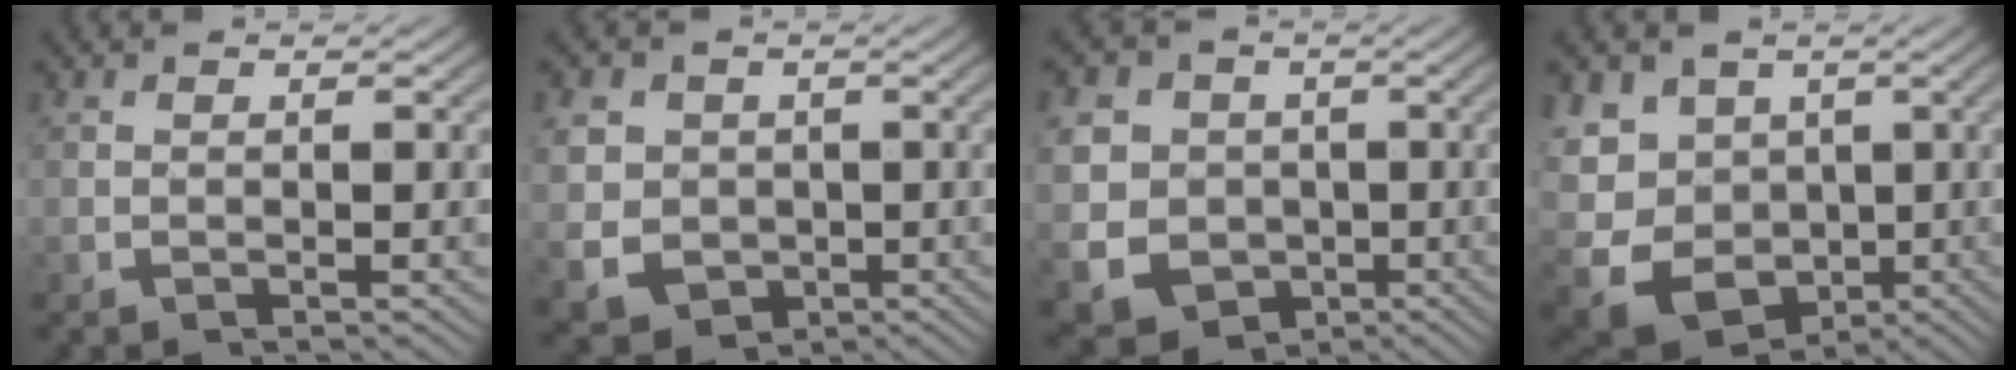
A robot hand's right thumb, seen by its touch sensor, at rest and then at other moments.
{"total": 10.1, "force": [-2.0, 8.9, 4.3], "torque": [-0.109, -0.054, -0.017]}
{"total": 15.9, "force": [-3.7, 14.1, 6.2], "torque": [-0.167, -0.074, -0.053]}
{"total": 15.6, "force": [-2.8, 13.1, 7.9], "torque": [-0.204, -0.074, -0.025]}